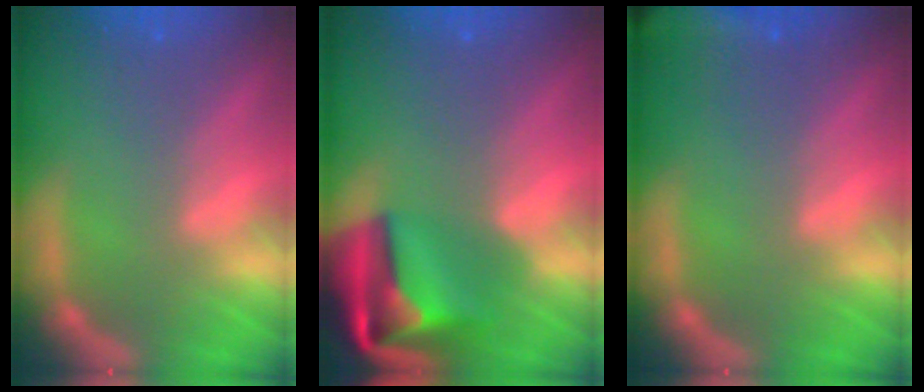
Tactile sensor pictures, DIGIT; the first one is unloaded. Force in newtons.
{"total": 10.1}
{"total": 7.5}